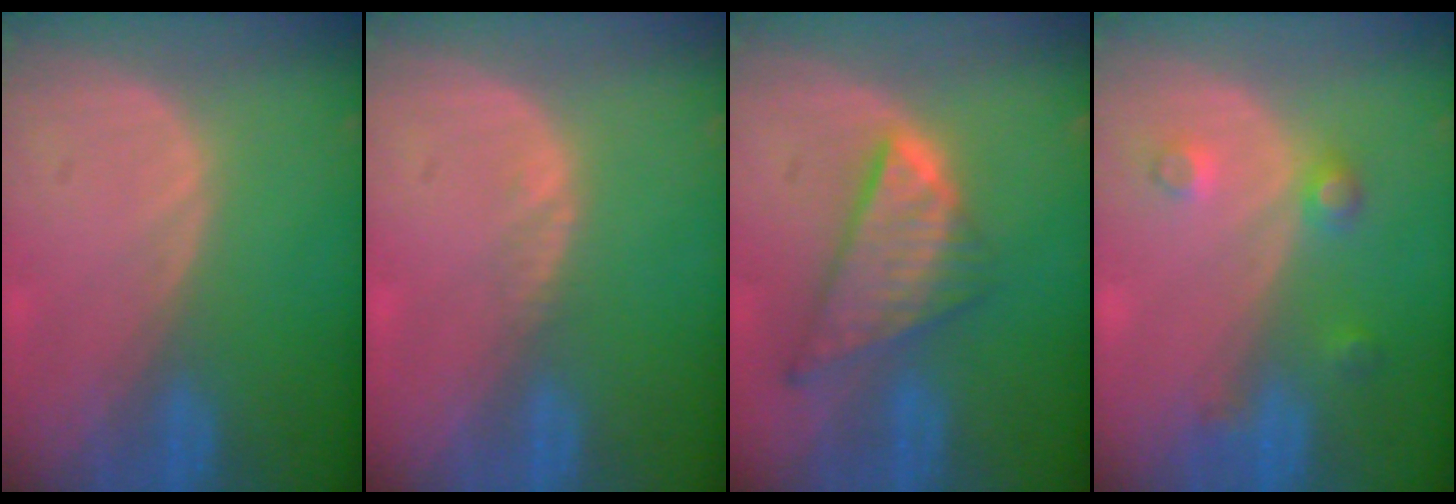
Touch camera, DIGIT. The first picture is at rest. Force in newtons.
{"total": 0.8, "press": 0.7, "slide": 0.5}
{"total": 8.7, "press": 7.4, "slide": 4.5}
{"total": 3.4, "press": 3.3, "slide": 0.9}